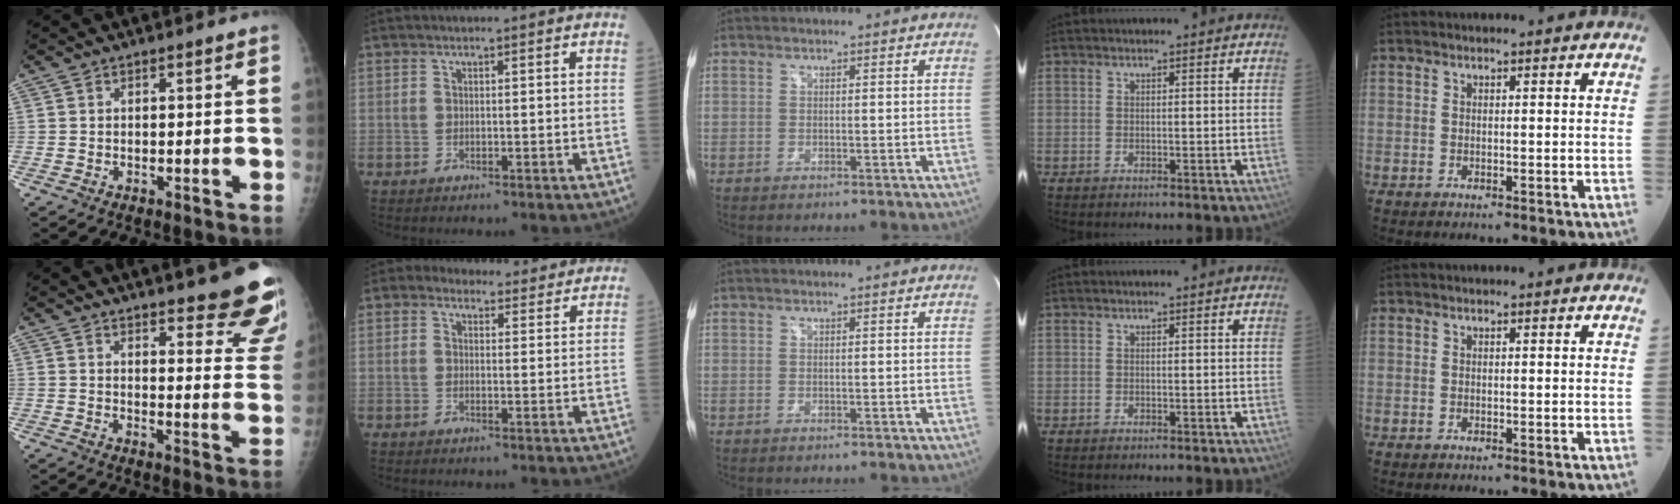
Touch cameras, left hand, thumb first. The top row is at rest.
{"thumb": {"total": 17.9, "force": [14.8, 4.1, 9.2], "torque": [-0.083, -0.103, 0.164]}, "index": {"total": 6.5, "force": [5.8, 2.9, 0.9], "torque": [0.000, 0.014, 0.062]}}